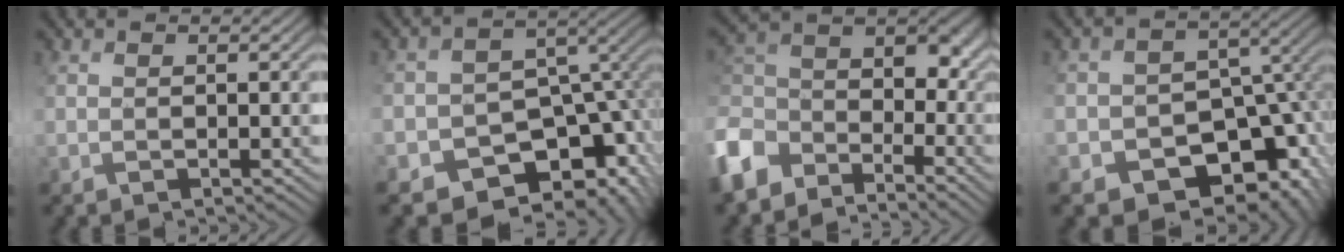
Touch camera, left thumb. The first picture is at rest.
{"total": 13.3, "force": [-7.7, 9.1, 5.9], "torque": [-0.106, -0.010, -0.096]}
{"total": 11.2, "force": [-5.5, 7.5, 6.2], "torque": [-0.154, -0.015, -0.117]}
{"total": 15.0, "force": [-8.2, 10.4, 7.1], "torque": [-0.116, -0.019, -0.104]}